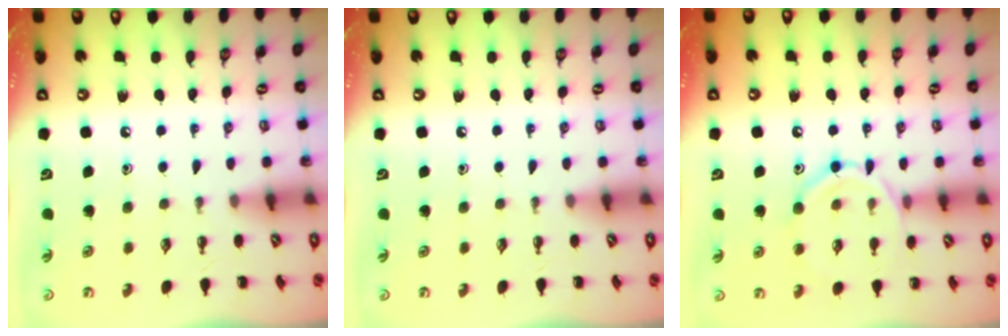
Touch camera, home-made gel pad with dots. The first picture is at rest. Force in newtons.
{"total": 0.0}
{"total": 11.5, "press": 11.4, "slide": 1.1}